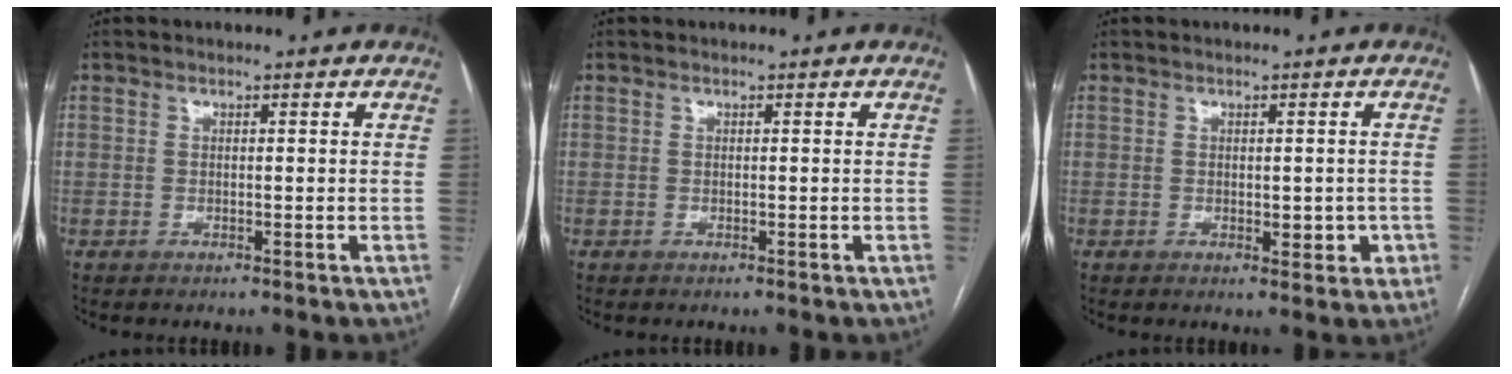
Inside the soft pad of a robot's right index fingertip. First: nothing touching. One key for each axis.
{"total": 0.0}
{"total": 3.0, "fx": -0.6, "fy": 1.8, "fz": 2.3, "tx": -0.022, "ty": 0.005, "tz": 0.000}